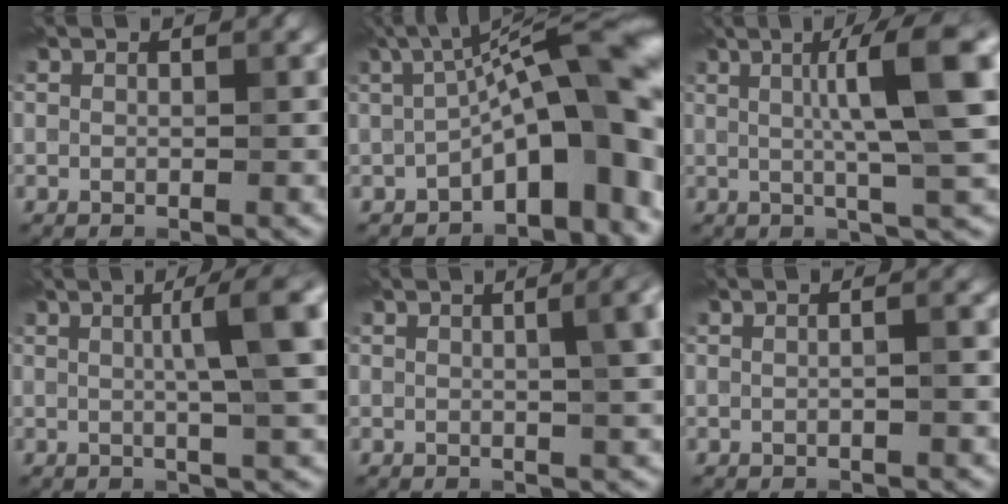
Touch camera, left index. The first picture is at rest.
{"total": 14.1, "force": [-1.2, 4.7, 13.2], "torque": [-0.157, 0.036, -0.027]}
{"total": 9.4, "force": [2.1, 1.5, 9.1], "torque": [-0.113, 0.016, 0.029]}
{"total": 6.8, "force": [1.5, 1.2, 6.6], "torque": [-0.075, 0.021, 0.019]}
{"total": 6.1, "force": [1.4, 2.6, 5.4], "torque": [-0.022, 0.030, 0.007]}
{"total": 1.7, "force": [0.2, 0.6, 1.6], "torque": [-0.008, 0.000, -0.007]}